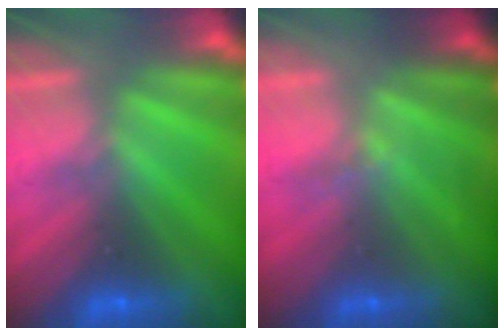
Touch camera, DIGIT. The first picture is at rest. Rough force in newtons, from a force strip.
{"total": 2.2}